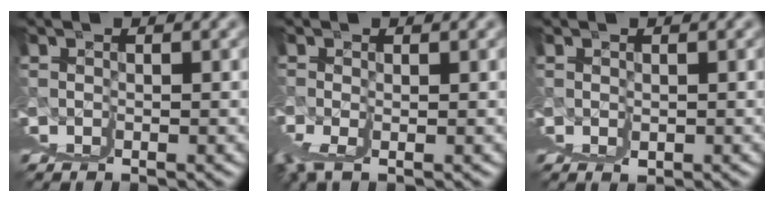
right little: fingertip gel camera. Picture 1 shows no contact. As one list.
[{"total": 2.7, "force": [0.9, -2.3, 1.2], "torque": [-0.004, 0.004, 0.023]}, {"total": 1.2, "force": [0.4, 0.9, 0.5], "torque": [-0.007, -0.005, 0.010]}]